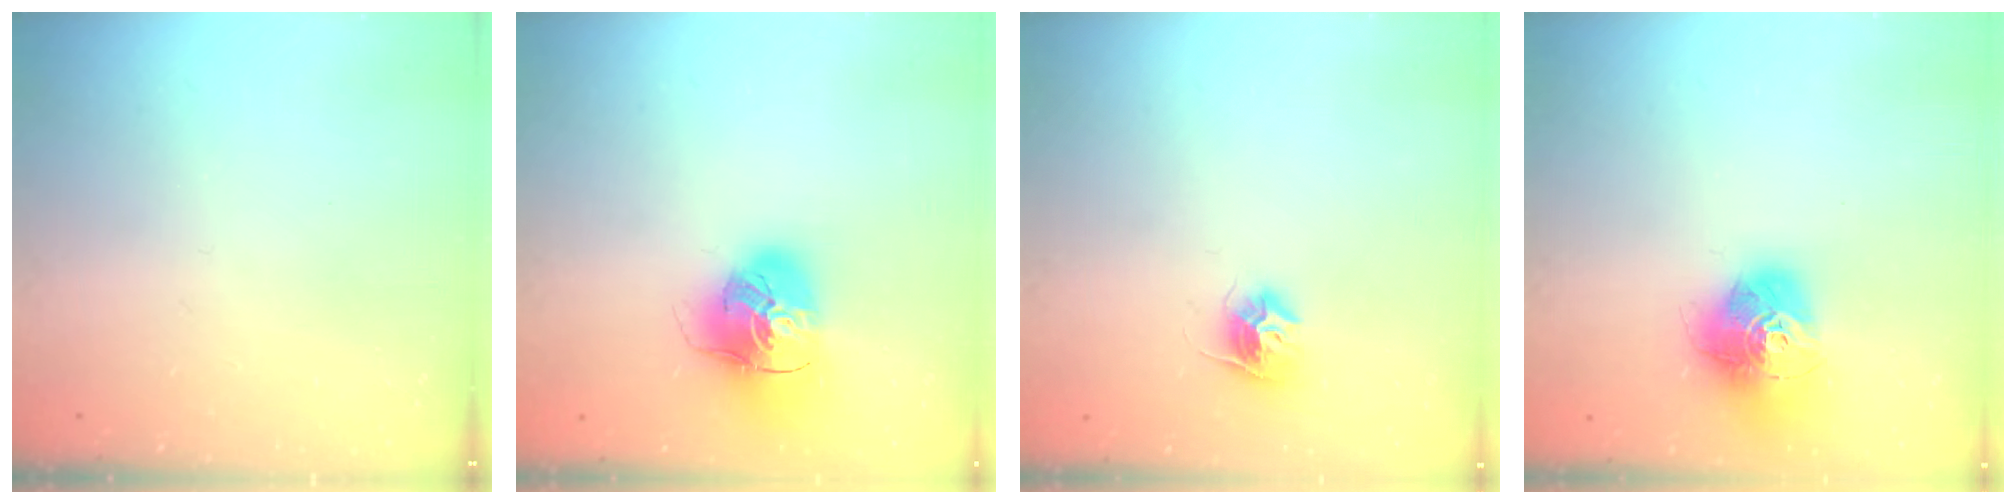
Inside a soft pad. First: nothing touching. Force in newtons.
{"total": 16.4, "press": 16.2, "slide": 2.5}
{"total": 9.6, "press": 9.6, "slide": 0.6}
{"total": 17.0, "press": 16.9, "slide": 1.5}